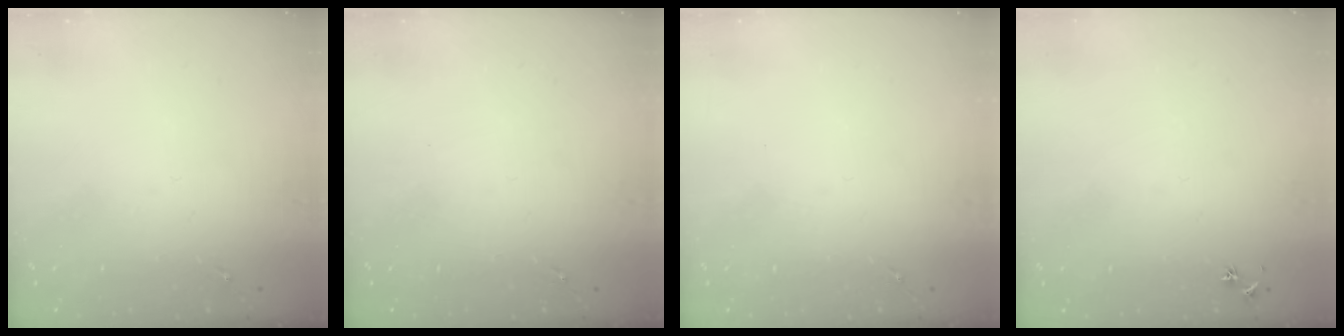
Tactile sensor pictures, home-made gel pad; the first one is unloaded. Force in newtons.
{"total": 0.0}
{"total": 0.0}
{"total": 2.9, "press": 2.8, "slide": 0.3}